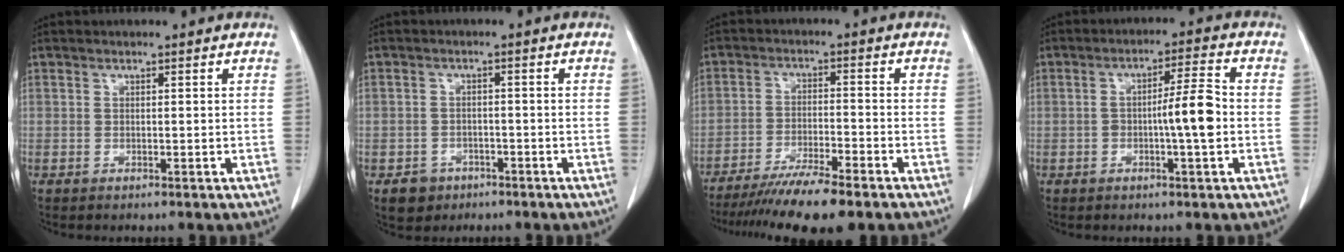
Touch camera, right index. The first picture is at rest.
{"total": 3.7, "force": [-2.0, 3.1, 0.5], "torque": [-0.004, 0.011, -0.027]}
{"total": 10.9, "force": [-8.8, 0.2, 6.4], "torque": [-0.098, -0.027, -0.142]}
{"total": 6.4, "force": [-1.1, 0.2, 6.3], "torque": [-0.104, 0.008, -0.019]}